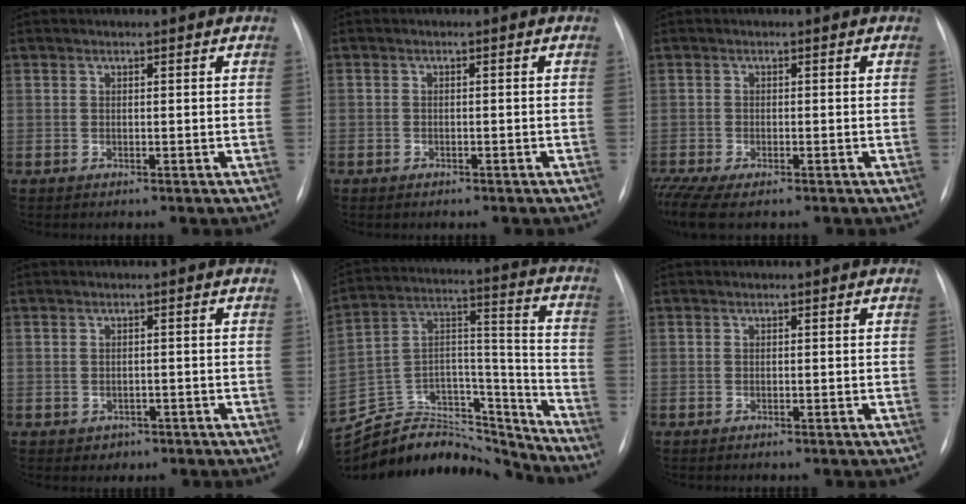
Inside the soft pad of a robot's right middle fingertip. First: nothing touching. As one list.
[{"total": 1.0, "force": [-0.7, 0.7, 0.1], "torque": [-0.007, 0.003, -0.011]}, {"total": 7.2, "force": [-4.9, 2.7, 4.5], "torque": [-0.098, -0.009, -0.081]}, {"total": 1.8, "force": [-0.8, 1.5, 0.4], "torque": [-0.004, 0.005, -0.004]}, {"total": 23.7, "force": [-22.2, 6.3, 5.5], "torque": [-0.133, 0.034, -0.359]}, {"total": 0.0}]